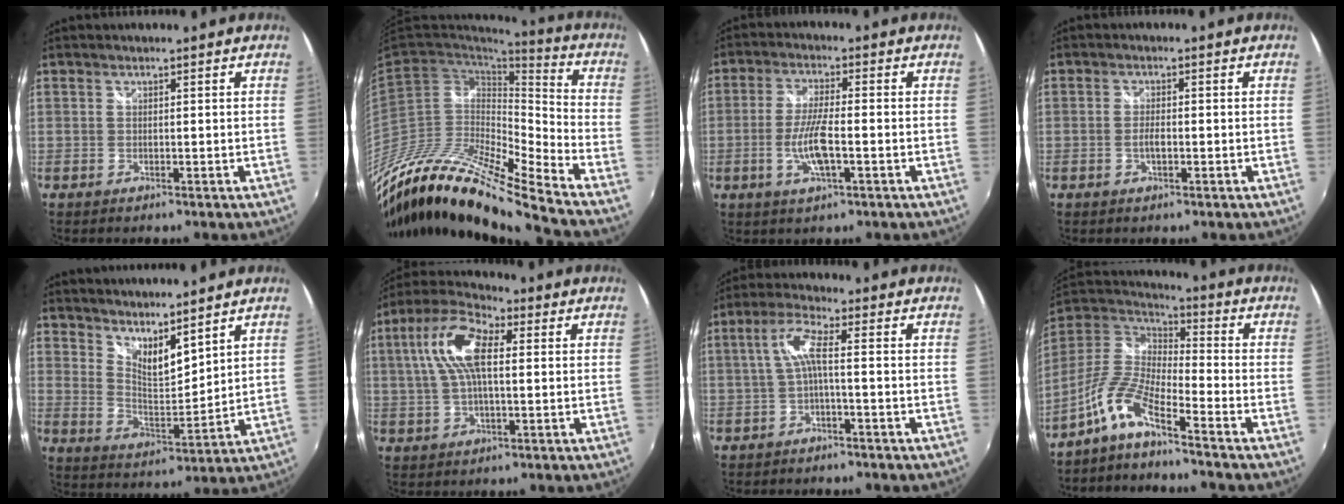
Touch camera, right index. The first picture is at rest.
{"total": 20.8, "force": [-16.4, 2.4, 12.7], "torque": [-0.227, -0.029, -0.314]}
{"total": 7.2, "force": [-2.2, 1.3, 6.7], "torque": [-0.140, -0.003, -0.042]}
{"total": 1.9, "force": [-0.6, 0.6, 1.7], "torque": [-0.038, 0.004, -0.011]}
{"total": 10.1, "force": [8.3, 2.4, 5.1], "torque": [-0.080, -0.008, 0.151]}
{"total": 12.1, "force": [2.4, 5.2, 10.6], "torque": [-0.214, 0.026, 0.037]}
{"total": 4.7, "force": [-1.2, 0.3, 4.6], "torque": [-0.103, 0.009, -0.022]}
{"total": 9.6, "force": [-6.8, 1.4, 6.6], "torque": [-0.147, 0.007, -0.146]}